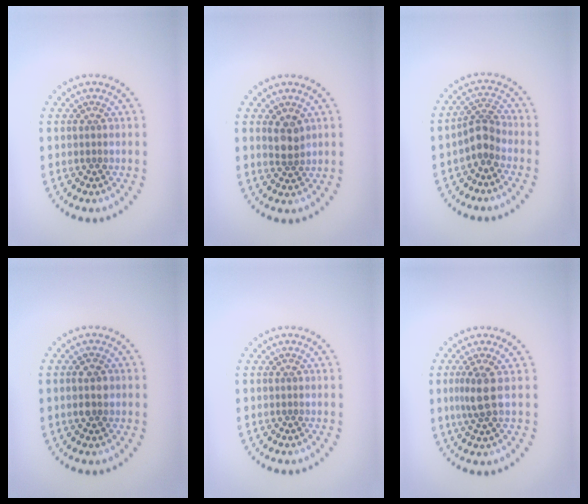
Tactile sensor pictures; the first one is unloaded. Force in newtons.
{"total": 2.0, "press": 1.8, "slide": 0.9}
{"total": 2.5, "press": 1.9, "slide": 1.7}
{"total": 2.3, "press": 2.3, "slide": 0.1}
{"total": 0.0}
{"total": 2.3, "press": 1.9, "slide": 1.3}